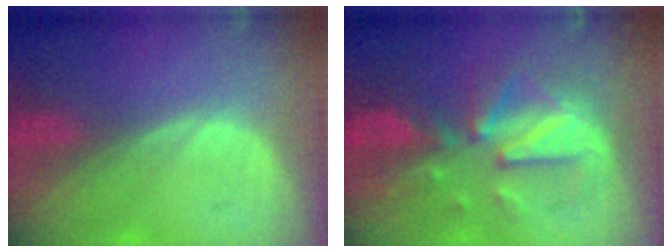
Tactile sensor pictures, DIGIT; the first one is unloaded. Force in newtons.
{"total": 9.1, "press": 9.1, "slide": 0.5}